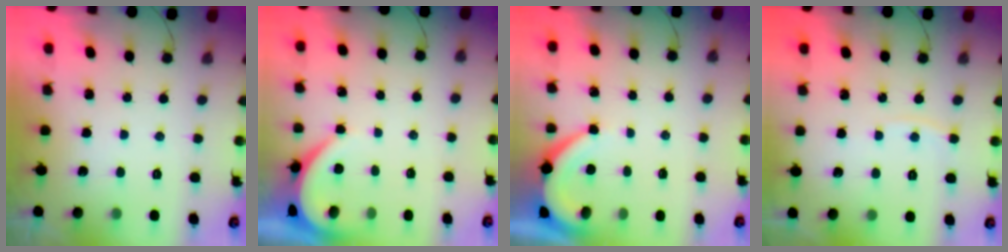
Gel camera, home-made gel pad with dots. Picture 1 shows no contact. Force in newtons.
{"total": 3.9, "press": 3.9, "slide": 0.6}
{"total": 5.5, "press": 5.5, "slide": 0.5}
{"total": 3.2, "press": 3.2, "slide": 0.4}